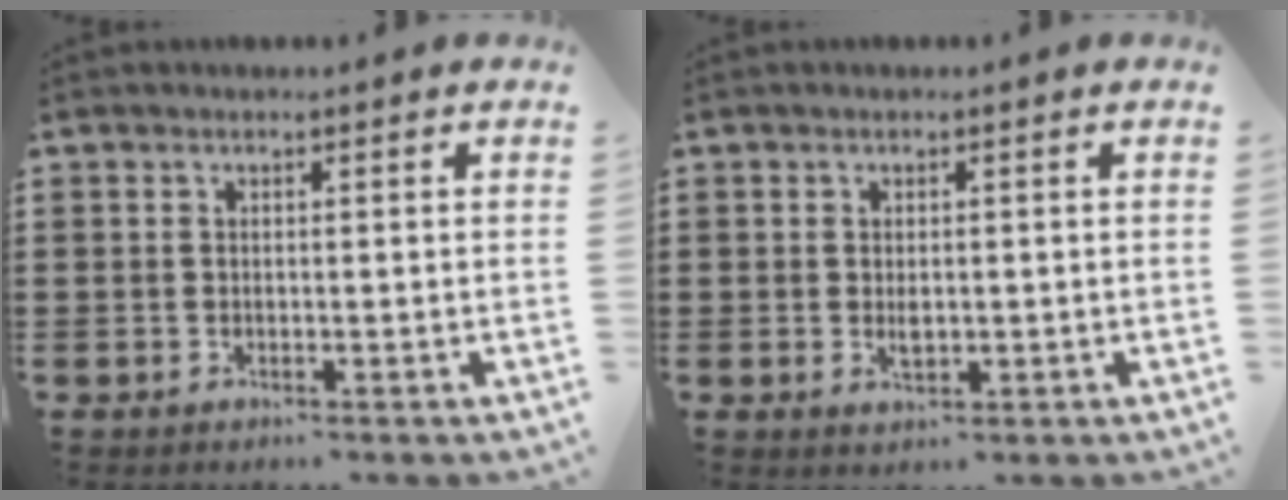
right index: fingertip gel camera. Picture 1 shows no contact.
{"total": 1.8, "force": [0.1, 0.9, 1.5], "torque": [-0.023, 0.001, -0.001]}